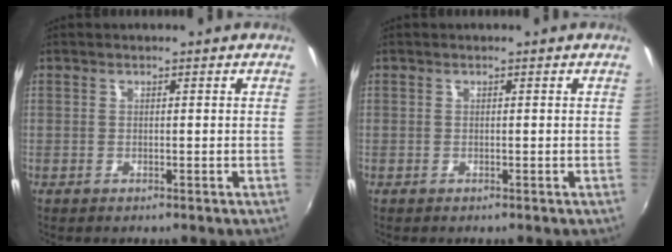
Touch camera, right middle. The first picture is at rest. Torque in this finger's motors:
{"motor_torque": [0.60, -0.62, 0.04, -0.07]}